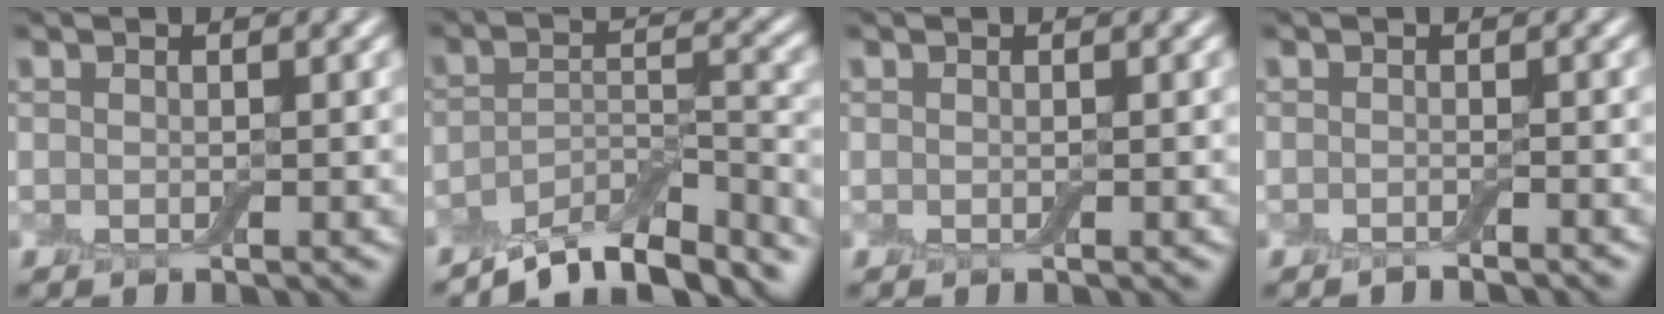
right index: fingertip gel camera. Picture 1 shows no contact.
{"total": 8.1, "force": [-6.9, 2.2, 3.8], "torque": [-0.053, -0.013, -0.111]}
{"total": 0.0}
{"total": 0.9, "force": [-0.8, -0.1, 0.4], "torque": [-0.005, 0.002, -0.016]}